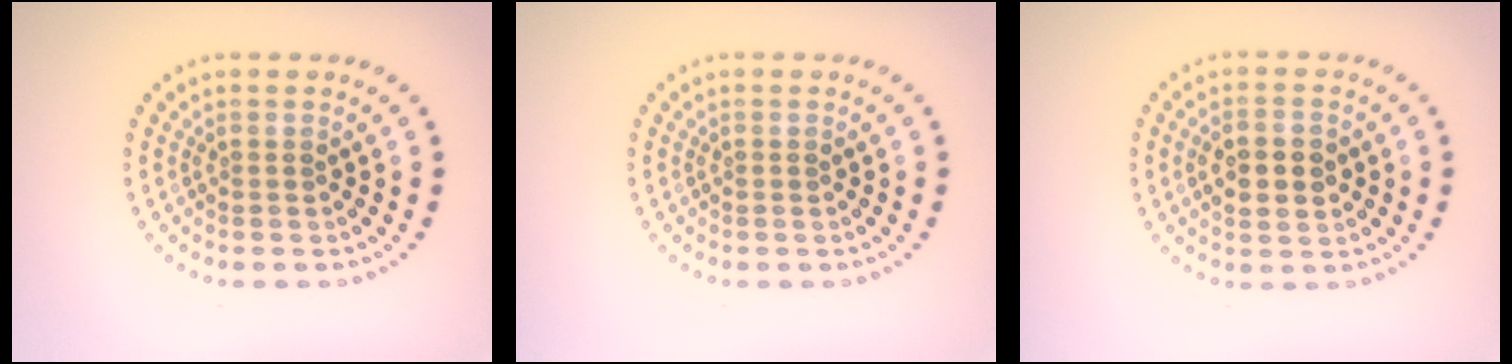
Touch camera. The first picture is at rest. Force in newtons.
{"total": 0.0}
{"total": 4.1, "press": 4.1, "slide": 0.1}